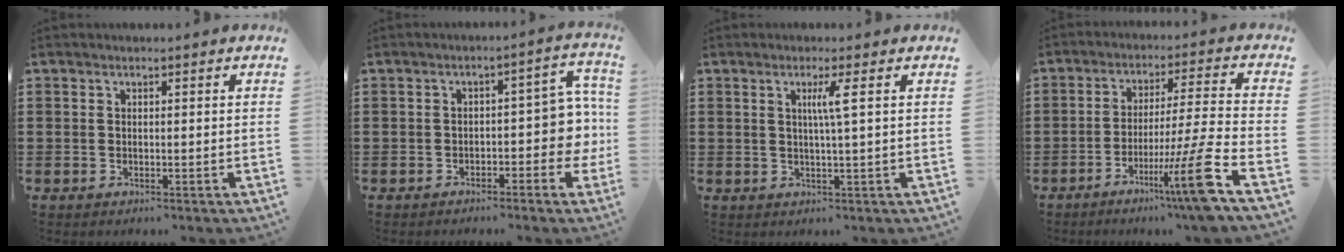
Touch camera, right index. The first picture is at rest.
{"total": 5.5, "force": [-1.5, 3.0, 4.3], "torque": [-0.061, 0.004, -0.033]}
{"total": 3.0, "force": [0.7, -0.6, 2.8], "torque": [-0.055, -0.006, 0.008]}
{"total": 13.7, "force": [-6.7, -0.7, 11.9], "torque": [-0.187, -0.003, -0.111]}